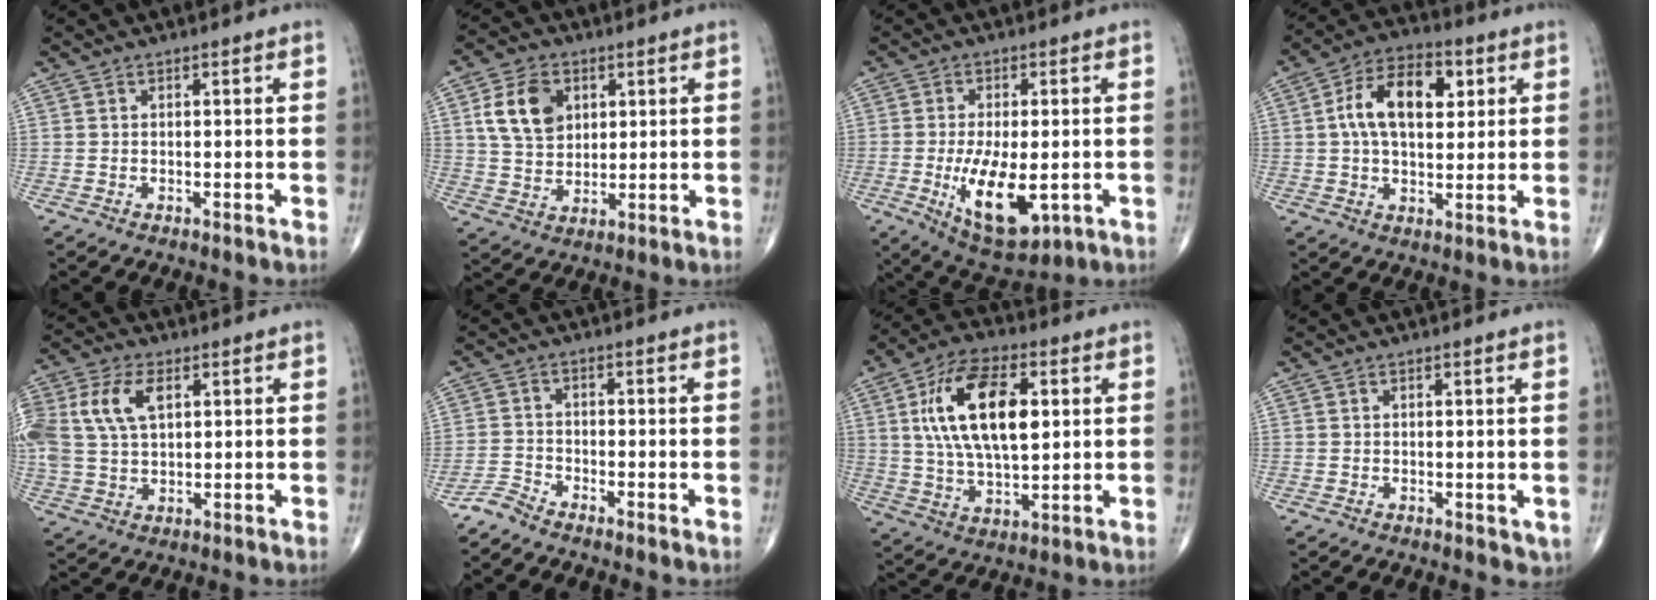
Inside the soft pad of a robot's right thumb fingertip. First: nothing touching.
{"total": 10.0, "force": [3.3, 7.2, 6.2], "torque": [-0.095, -0.008, 0.064]}
{"total": 12.9, "force": [-3.0, 5.8, 11.1], "torque": [-0.177, -0.015, -0.034]}
{"total": 13.3, "force": [3.1, 7.7, 10.4], "torque": [-0.162, 0.011, 0.045]}
{"total": 12.9, "force": [3.7, 7.7, 9.6], "torque": [-0.224, 0.007, 0.072]}
{"total": 2.6, "force": [-2.6, 0.1, 0.3], "torque": [-0.008, -0.006, -0.062]}
{"total": 17.9, "force": [4.0, 8.8, 15.1], "torque": [-0.265, -0.001, 0.070]}
{"total": 1.6, "force": [0.4, 1.0, 1.2], "torque": [-0.011, -0.006, 0.009]}